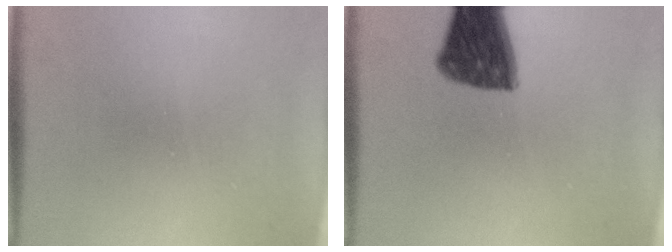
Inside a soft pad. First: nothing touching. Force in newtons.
{"total": 12.2}